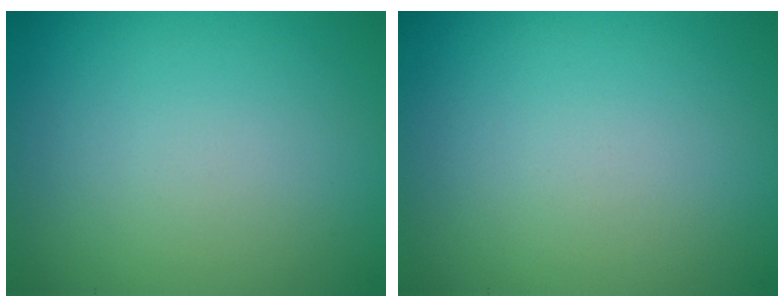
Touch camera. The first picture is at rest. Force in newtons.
{"total": 0.0}